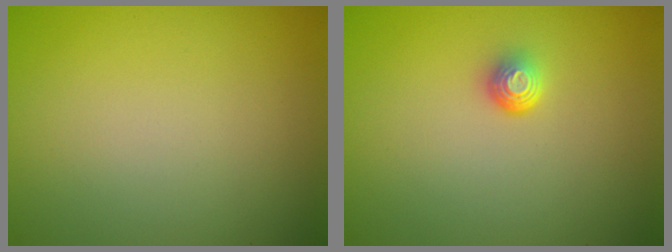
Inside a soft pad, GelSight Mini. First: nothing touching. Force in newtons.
{"total": 1.5, "press": 1.0, "slide": 1.2}